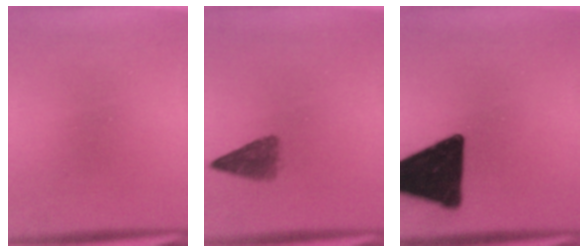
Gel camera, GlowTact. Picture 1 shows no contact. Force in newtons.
{"total": 2.7}
{"total": 17.8}